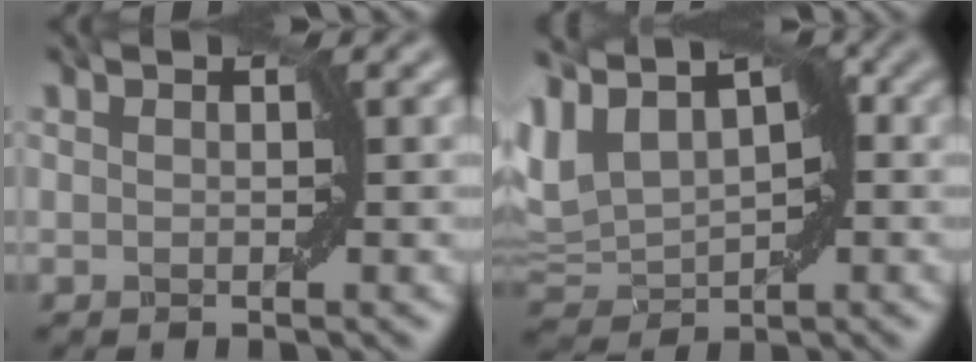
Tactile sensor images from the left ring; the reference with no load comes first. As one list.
[{"total": 6.9, "force": [3.4, 4.2, 4.4], "torque": [-0.100, 0.020, 0.068]}]